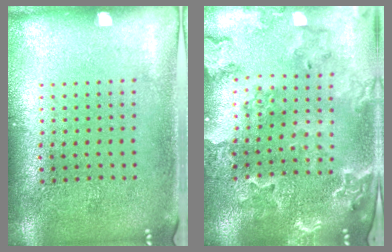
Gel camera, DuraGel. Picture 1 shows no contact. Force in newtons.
{"total": 1.9, "press": 1.9, "slide": 0.3}